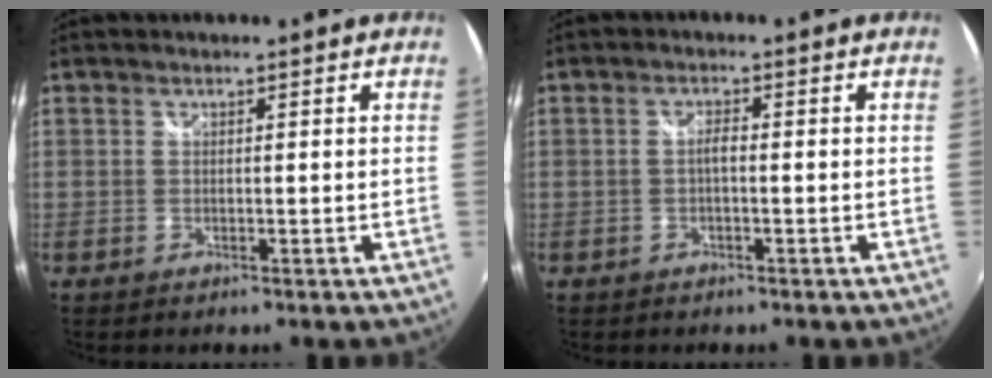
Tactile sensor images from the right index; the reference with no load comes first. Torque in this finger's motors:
{"motor_torque": [0.48, 0.29, 0.22, 0.04]}